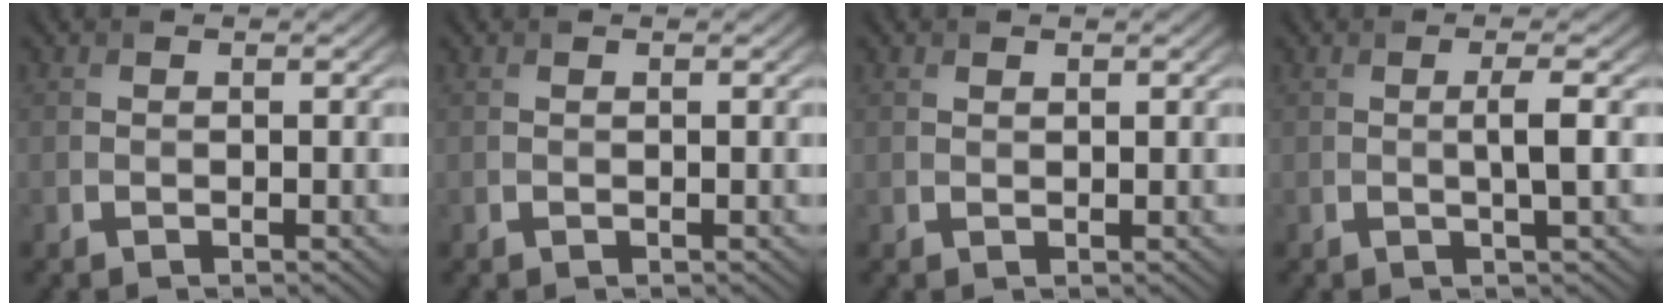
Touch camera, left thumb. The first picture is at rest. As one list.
[{"total": 0.0}, {"total": 0.6, "force": [0.5, 0.2, 0.2], "torque": [-0.004, -0.001, 0.012]}, {"total": 2.3, "force": [0.0, 0.2, 2.3], "torque": [-0.043, 0.003, -0.005]}]